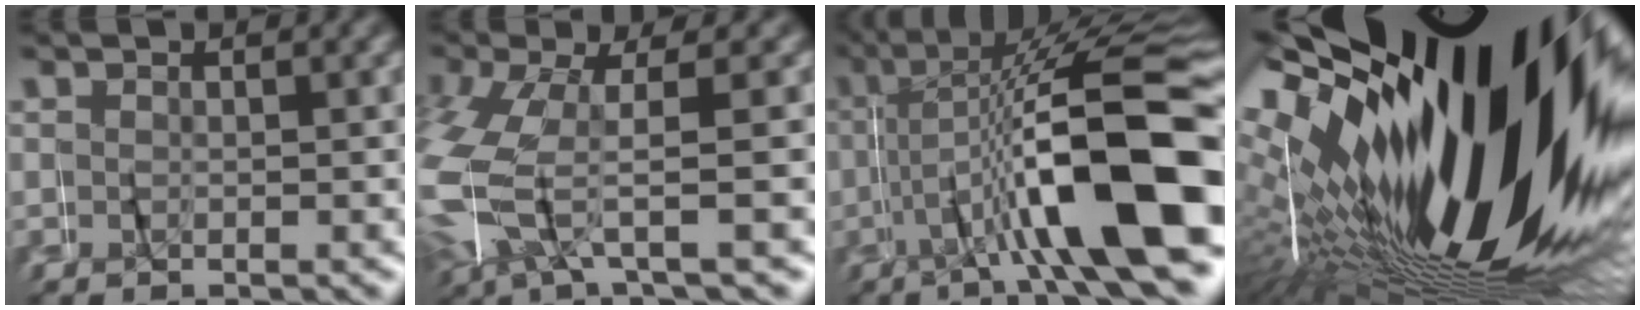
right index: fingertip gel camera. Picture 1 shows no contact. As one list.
[{"total": 7.0, "force": [-1.0, 4.5, 5.3], "torque": [-0.170, -0.019, -0.011]}, {"total": 15.6, "force": [-2.6, 5.5, 14.3], "torque": [-0.217, 0.004, -0.035]}, {"total": 38.6, "force": [-3.5, 20.3, 32.6], "torque": [-0.457, -0.005, -0.045]}]